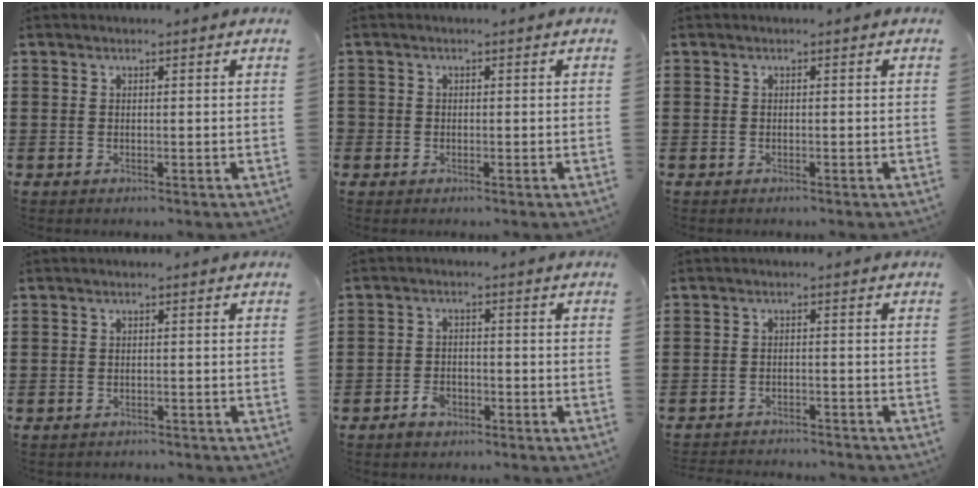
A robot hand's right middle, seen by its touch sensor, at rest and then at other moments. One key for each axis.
{"total": 0.7, "fx": -0.3, "fy": 0.6, "fz": 0.1, "tx": -0.003, "ty": 0.003, "tz": -0.007}
{"total": 0.0}
{"total": 0.9, "fx": -0.9, "fy": 0.0, "fz": 0.0, "tx": -0.002, "ty": 0.001, "tz": -0.020}
{"total": 2.8, "fx": -2.1, "fy": 1.5, "fz": 1.0, "tx": -0.021, "ty": 0.006, "tz": -0.044}
{"total": 2.4, "fx": -2.4, "fy": 0.0, "fz": 0.0, "tx": -0.005, "ty": -0.001, "tz": -0.051}